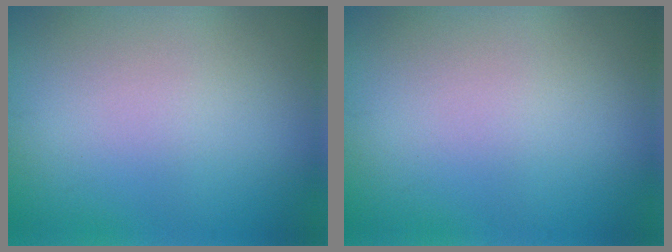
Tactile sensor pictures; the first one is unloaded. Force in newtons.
{"total": 0.0}